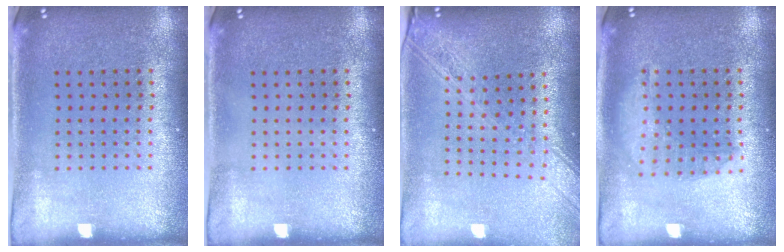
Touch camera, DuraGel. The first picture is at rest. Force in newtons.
{"total": 0.0}
{"total": 2.2, "press": 1.9, "slide": 1.2}
{"total": 1.3, "press": 1.3, "slide": 0.4}